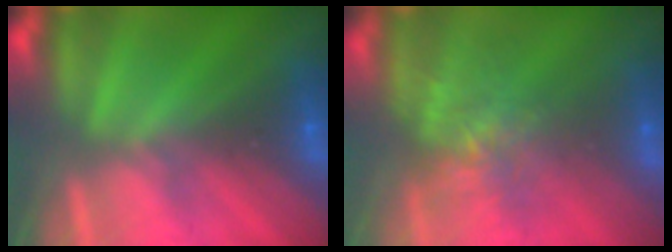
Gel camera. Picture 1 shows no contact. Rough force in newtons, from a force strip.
{"total": 7.7}